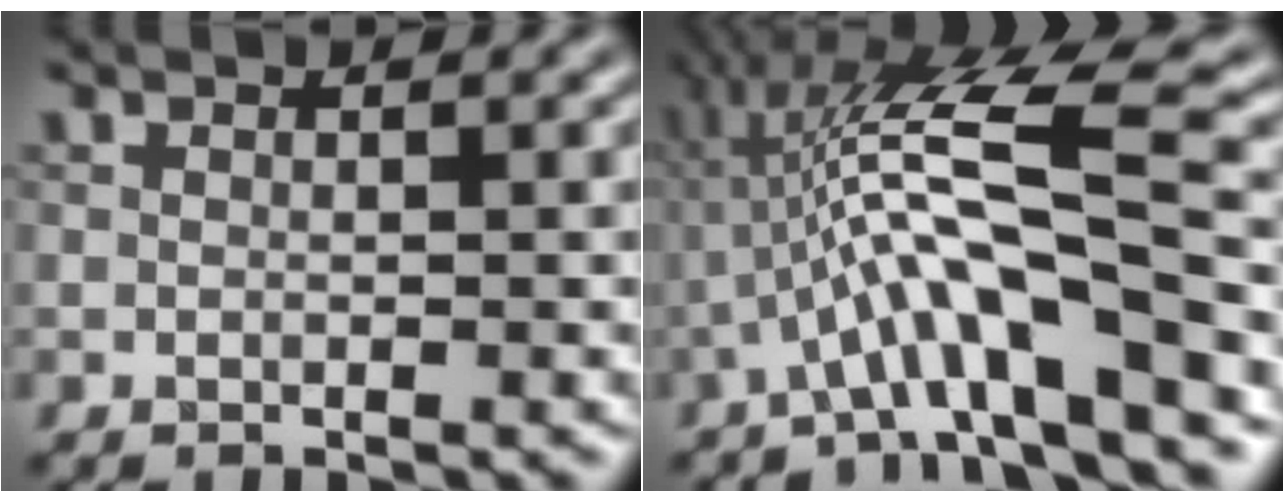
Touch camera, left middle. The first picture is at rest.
{"total": 10.1, "force": [-2.5, 1.9, 9.6], "torque": [-0.163, 0.028, -0.046]}